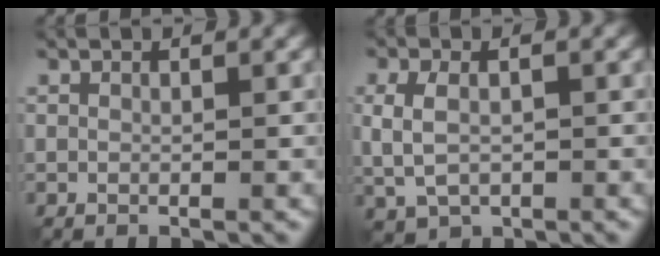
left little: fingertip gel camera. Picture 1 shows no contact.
{"total": 3.6, "force": [-0.4, 2.4, 2.6], "torque": [-0.062, -0.005, -0.001]}